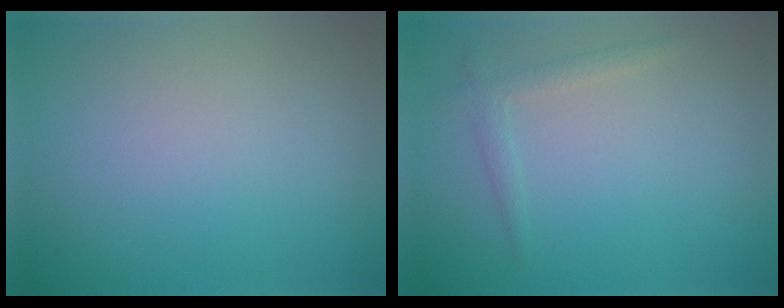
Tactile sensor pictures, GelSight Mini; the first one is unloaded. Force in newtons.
{"total": 1.5, "press": 1.5, "slide": 0.1}